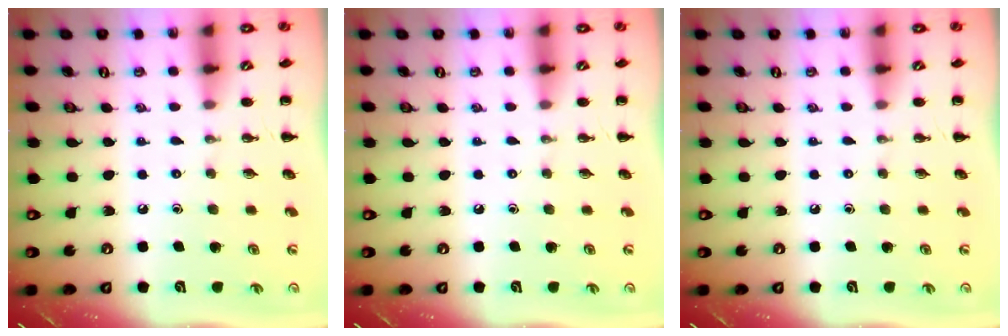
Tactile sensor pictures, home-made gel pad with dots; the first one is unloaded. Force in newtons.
{"total": 0.0}
{"total": 0.0}